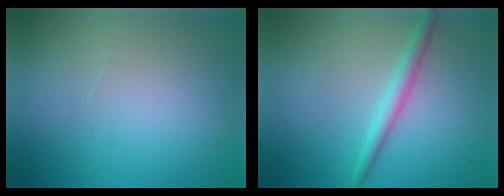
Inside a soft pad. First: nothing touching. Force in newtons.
{"total": 2.2, "press": 2.1, "slide": 0.0}